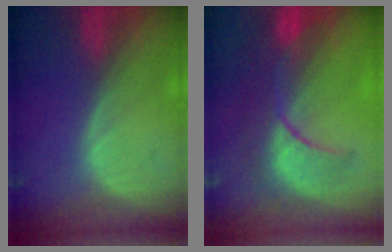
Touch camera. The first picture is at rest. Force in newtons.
{"total": 10.1, "press": 8.9, "slide": 4.7}